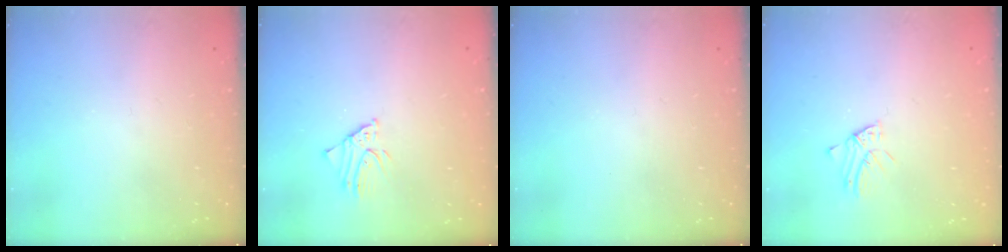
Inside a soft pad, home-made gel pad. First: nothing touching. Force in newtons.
{"total": 2.5, "press": 2.5, "slide": 0.2}
{"total": 0.0}
{"total": 2.1, "press": 2.1, "slide": 0.2}